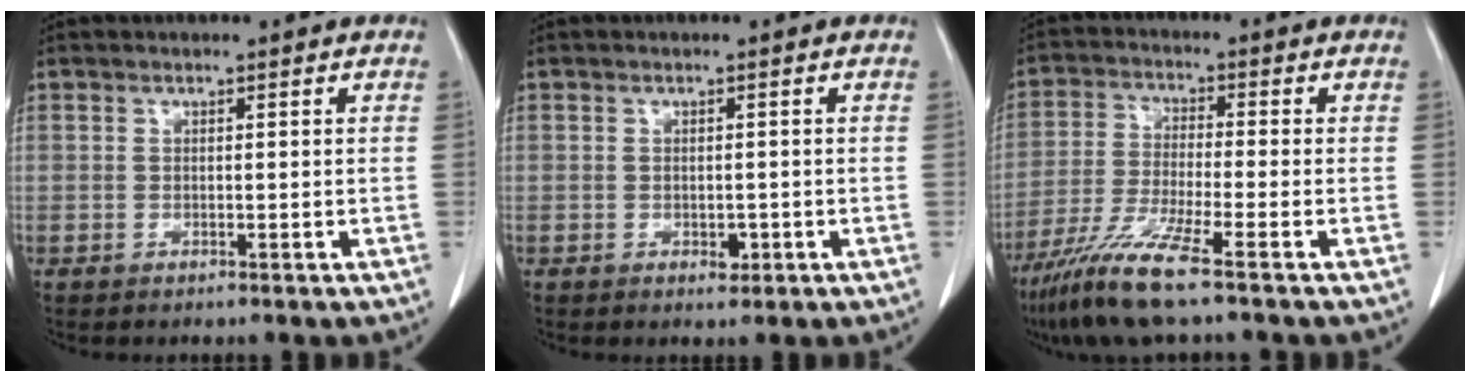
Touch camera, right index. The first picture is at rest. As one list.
[{"total": 1.5, "force": [-0.5, 1.0, 1.0], "torque": [-0.015, 0.000, -0.003]}, {"total": 9.5, "force": [-6.5, -0.5, 6.9], "torque": [-0.146, -0.032, -0.128]}]